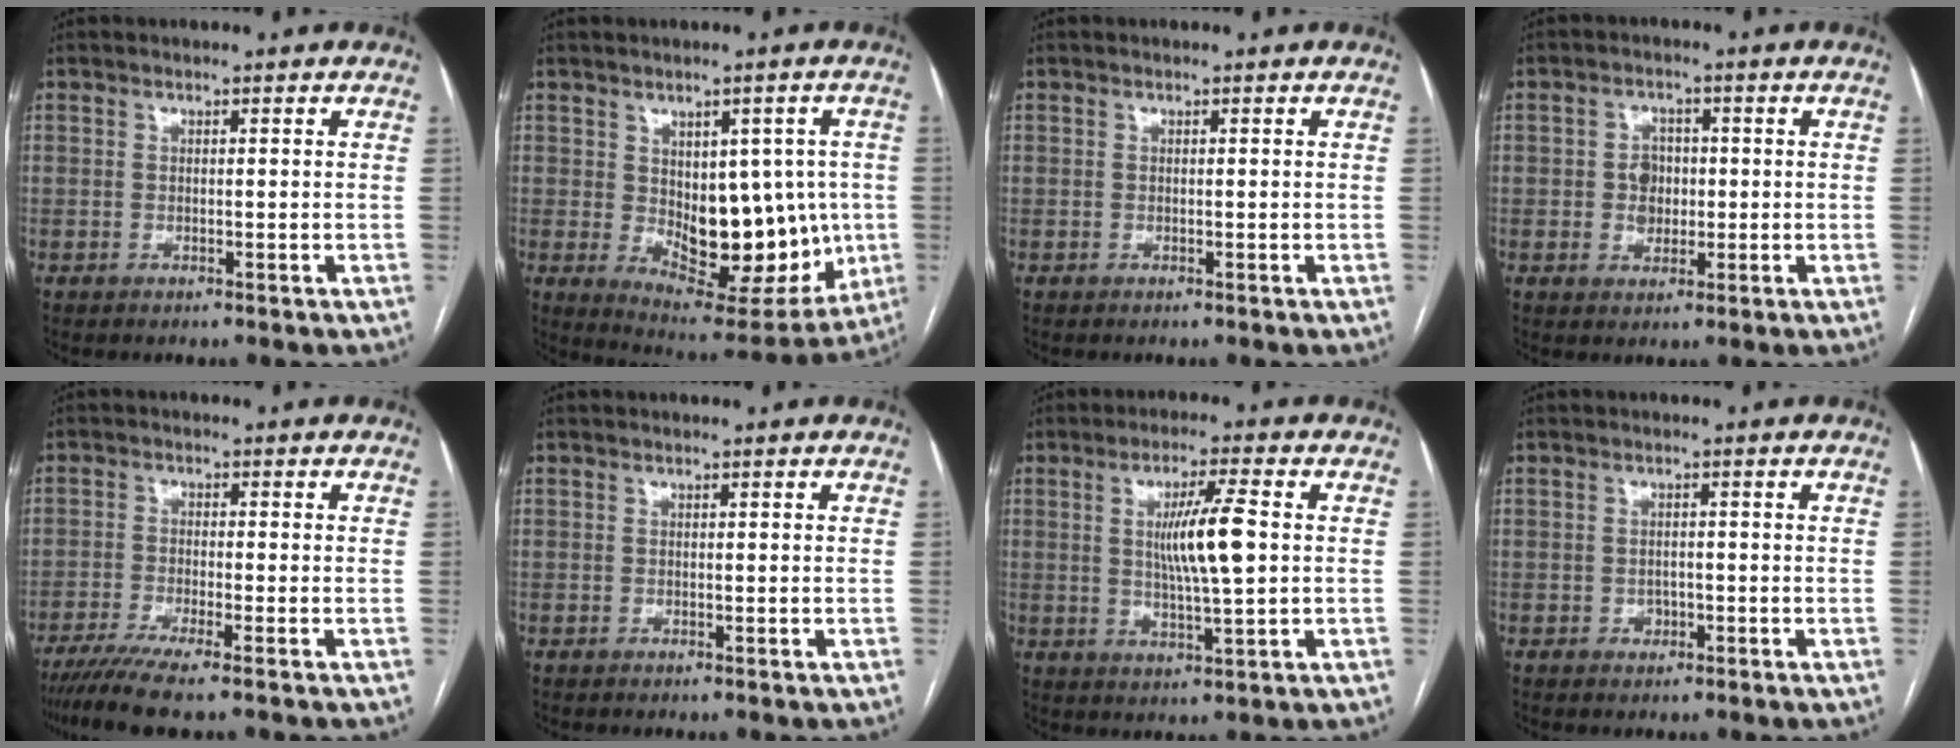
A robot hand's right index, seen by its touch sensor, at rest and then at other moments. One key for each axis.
{"total": 16.2, "fx": -0.8, "fy": 8.4, "fz": 13.9, "tx": -0.190, "ty": -0.001, "tz": 0.016}
{"total": 0.0}
{"total": 3.8, "fx": -0.1, "fy": 3.2, "fz": 2.1, "tx": -0.030, "ty": 0.009, "tz": 0.002}
{"total": 7.1, "fx": -5.6, "fy": -0.5, "fz": 4.4, "tx": -0.068, "ty": -0.016, "tz": -0.094}
{"total": 0.0}
{"total": 8.4, "fx": 1.0, "fy": 0.3, "fz": 8.3, "tx": -0.150, "ty": -0.004, "tz": 0.018}
{"total": 1.4, "fx": -0.5, "fy": 1.1, "fz": 0.6, "tx": -0.008, "ty": 0.004, "tz": -0.005}